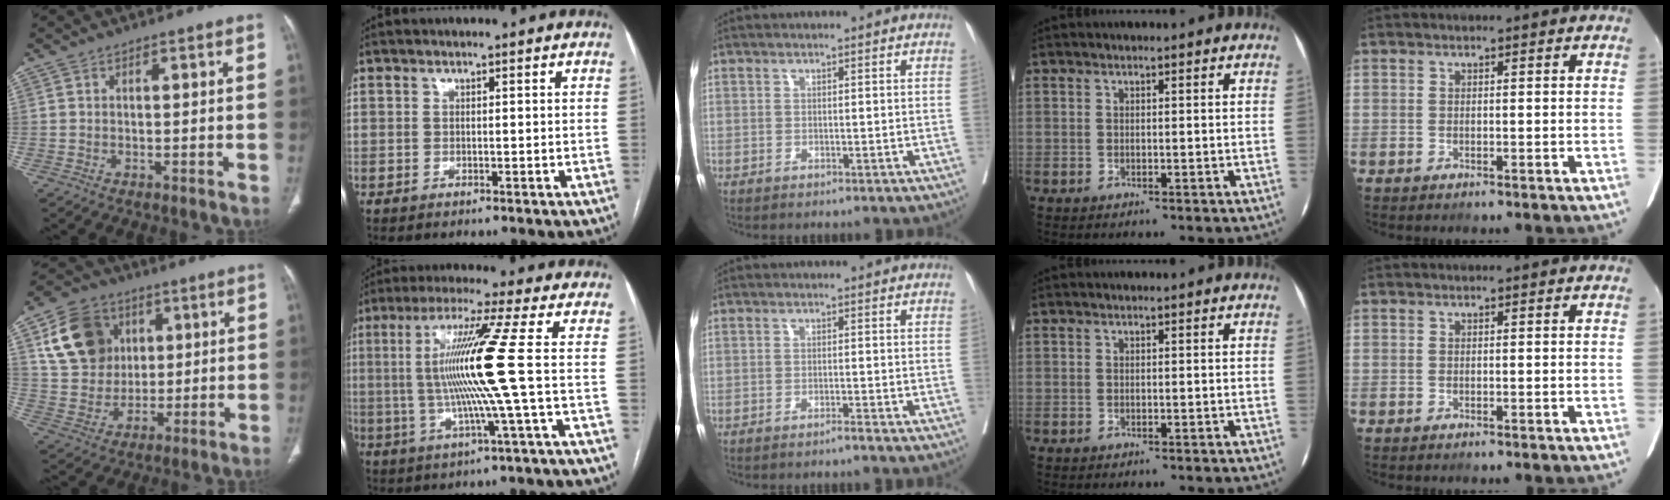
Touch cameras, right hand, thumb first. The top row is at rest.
{"thumb": {"total": 16.1, "force": [4.8, 13.3, 7.5], "torque": [-0.110, 0.002, 0.093]}, "index": {"total": 12.3, "force": [0.0, -2.6, 12.0], "torque": [-0.233, -0.002, 0.000]}, "middle": {"total": 0.9, "force": [-0.7, -0.2, 0.4], "torque": [-0.006, 0.000, -0.013]}}